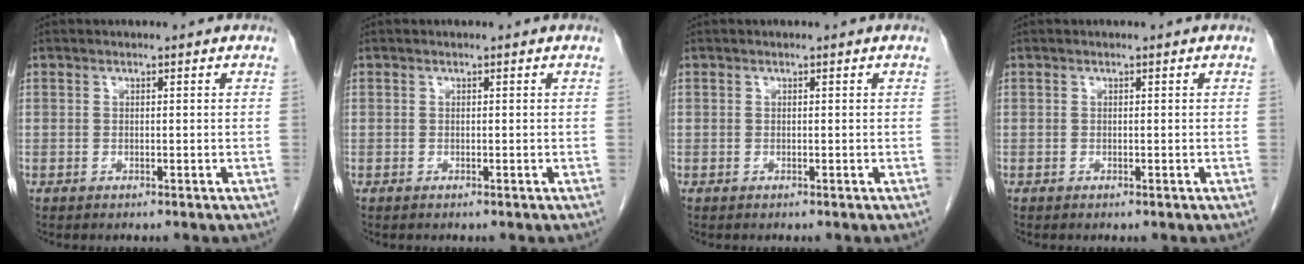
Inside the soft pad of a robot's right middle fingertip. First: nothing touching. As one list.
[{"total": 0.0}, {"total": 0.0}, {"total": 0.0}]